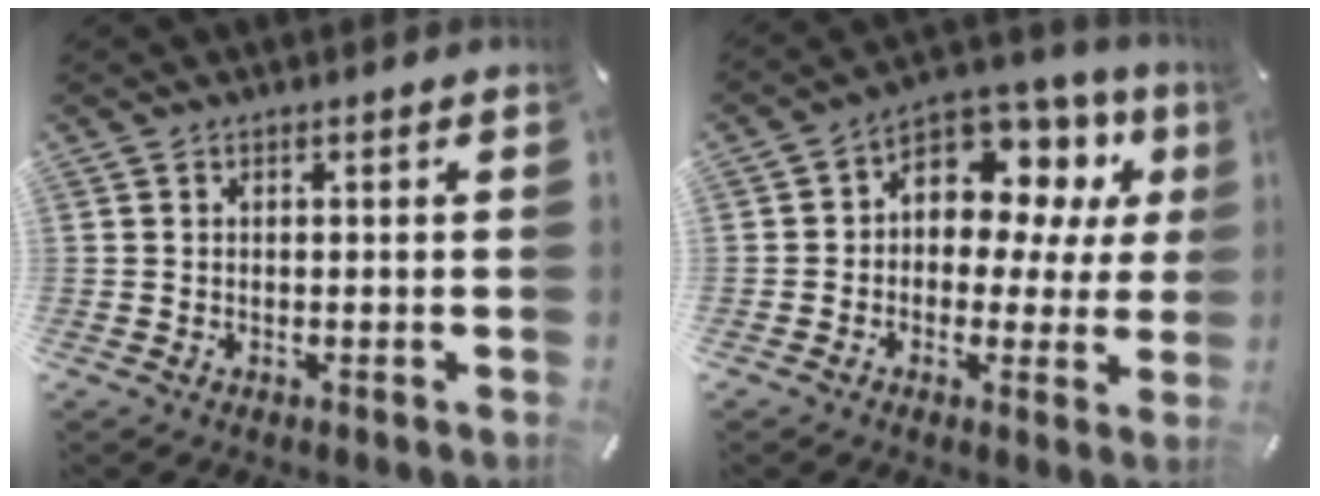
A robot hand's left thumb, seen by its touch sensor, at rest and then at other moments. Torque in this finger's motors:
{"motor_torque": [1.99, 1.98, 0.23, 0.13, 0.09]}